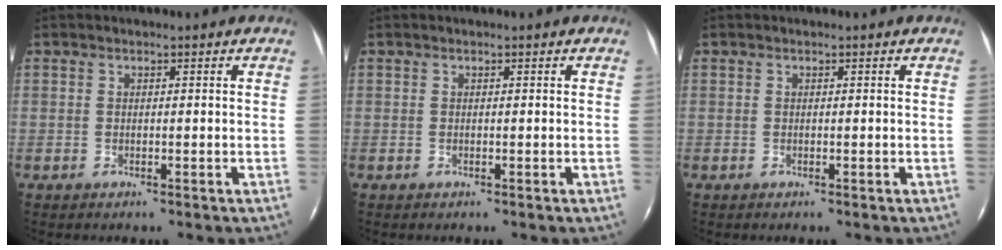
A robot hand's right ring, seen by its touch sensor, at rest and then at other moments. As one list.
[{"total": 0.0}, {"total": 0.0}]